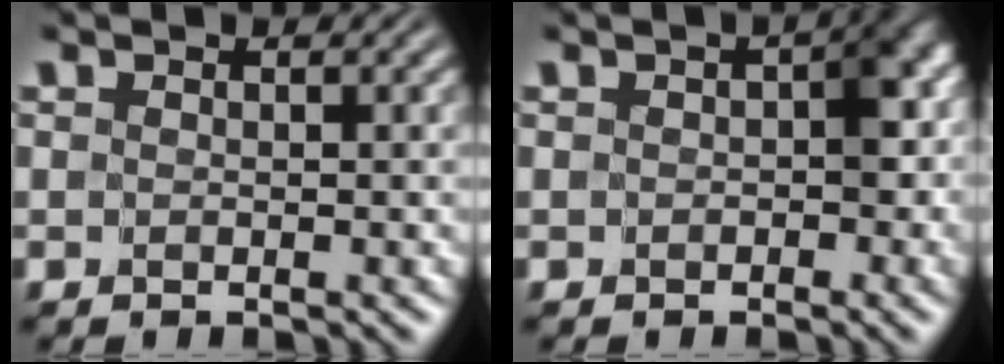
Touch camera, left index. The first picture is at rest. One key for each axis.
{"total": 3.0, "fx": -0.3, "fy": 1.9, "fz": 2.3, "tx": -0.021, "ty": 0.001, "tz": -0.009}